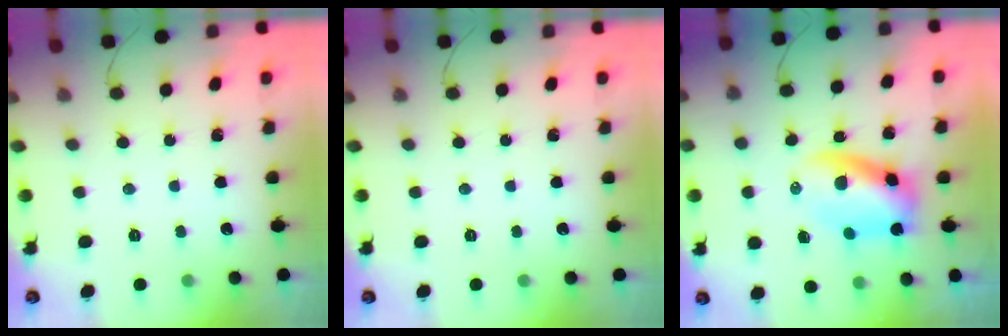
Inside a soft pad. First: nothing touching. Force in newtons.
{"total": 0.0}
{"total": 6.0, "press": 5.7, "slide": 1.8}